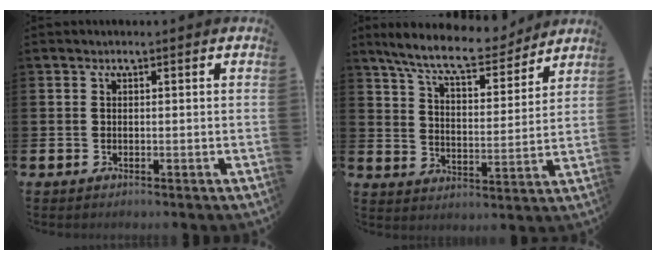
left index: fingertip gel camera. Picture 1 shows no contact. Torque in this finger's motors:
{"motor_torque": [1.01, -1.12, 0.71, 0.21]}